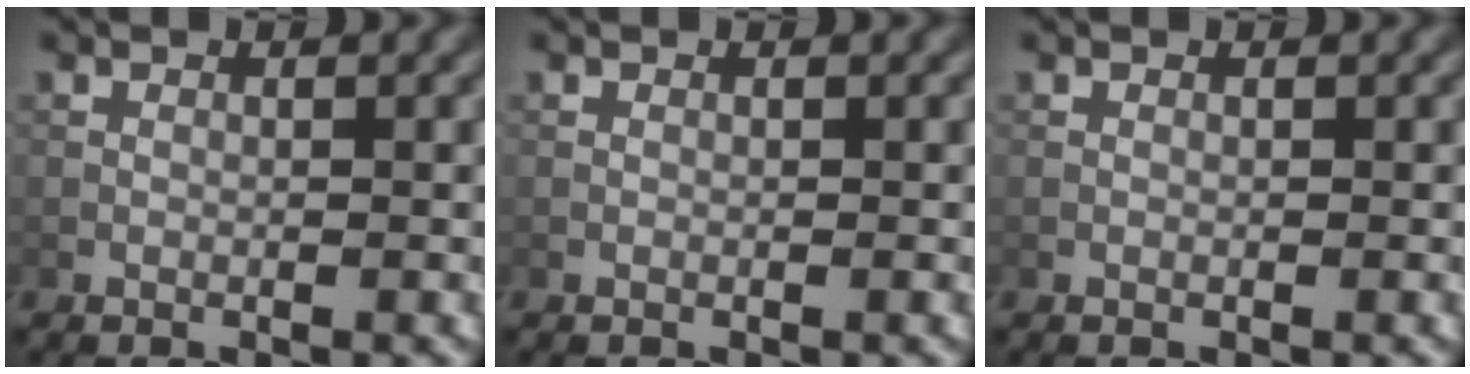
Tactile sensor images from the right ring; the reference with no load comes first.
{"total": 0.0}
{"total": 0.0}